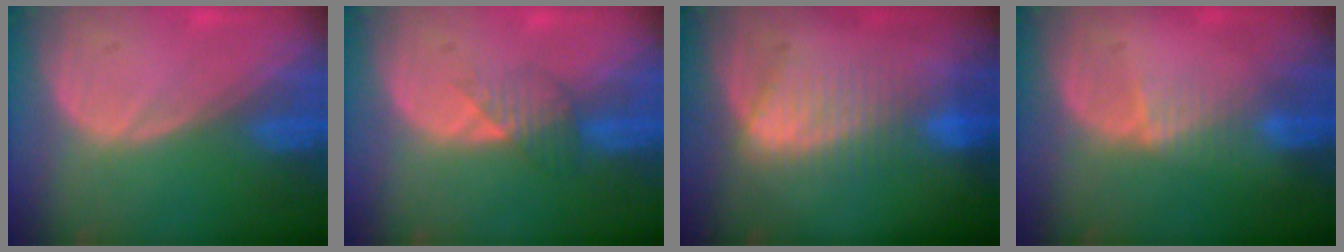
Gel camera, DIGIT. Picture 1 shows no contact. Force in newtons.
{"total": 3.5, "press": 3.1, "slide": 1.6}
{"total": 6.8, "press": 6.8, "slide": 0.0}
{"total": 2.4, "press": 2.4, "slide": 0.2}